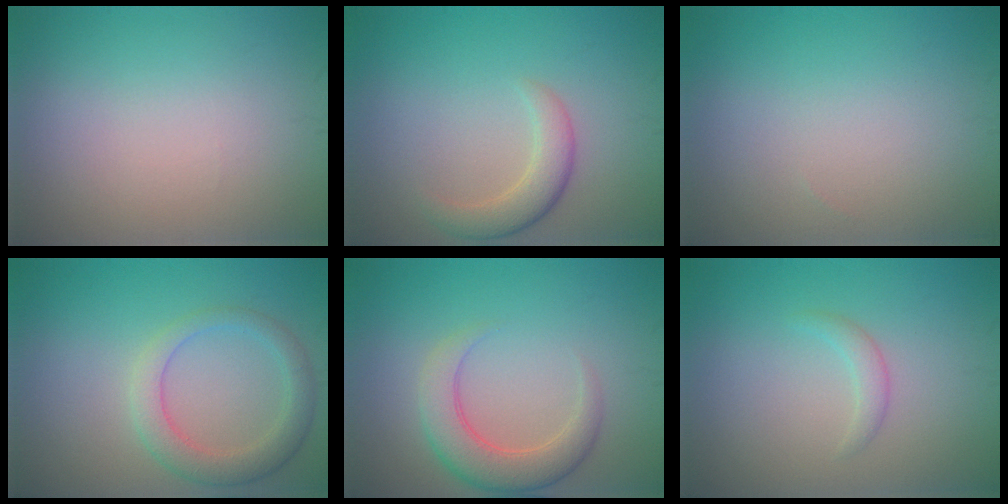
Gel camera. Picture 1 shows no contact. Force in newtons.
{"total": 2.9, "press": 2.9, "slide": 0.2}
{"total": 0.0}
{"total": 3.6, "press": 3.5, "slide": 0.2}
{"total": 5.4, "press": 5.4, "slide": 0.1}
{"total": 1.2, "press": 1.2, "slide": 0.1}